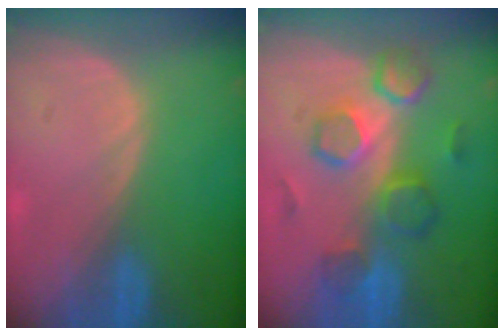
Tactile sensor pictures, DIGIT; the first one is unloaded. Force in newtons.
{"total": 8.3, "press": 8.2, "slide": 1.4}